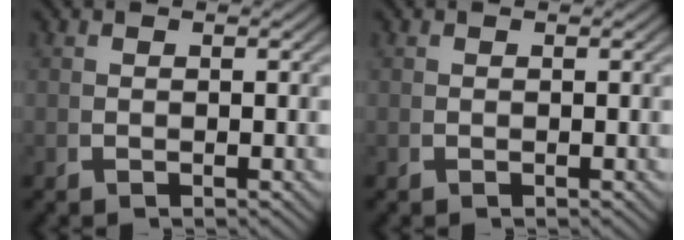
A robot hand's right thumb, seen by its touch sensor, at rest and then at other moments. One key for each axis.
{"total": 0.0}